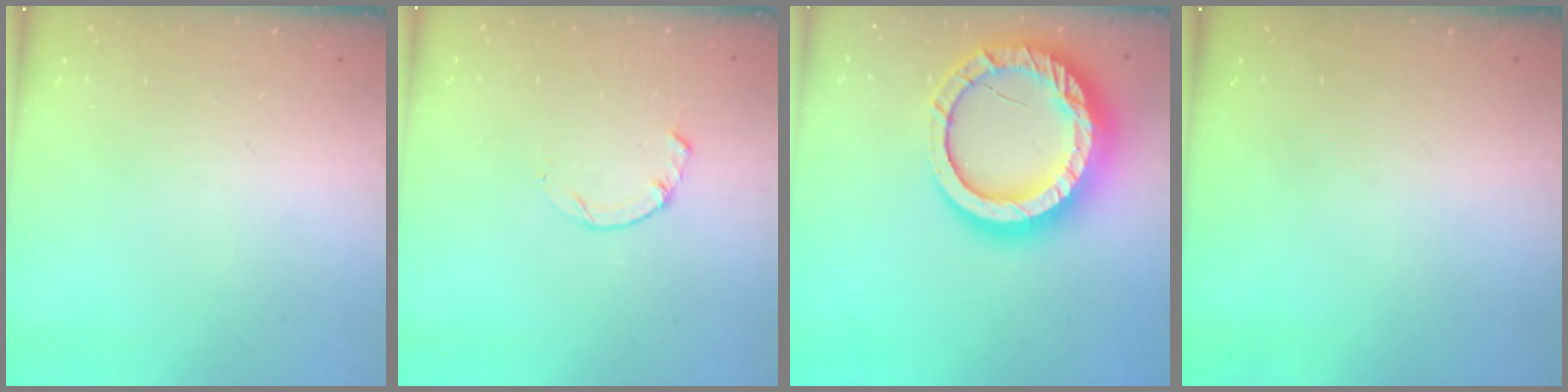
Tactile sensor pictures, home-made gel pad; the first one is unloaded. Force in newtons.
{"total": 0.5, "press": 0.4, "slide": 0.3}
{"total": 22.6, "press": 22.5, "slide": 2.2}
{"total": 0.0}